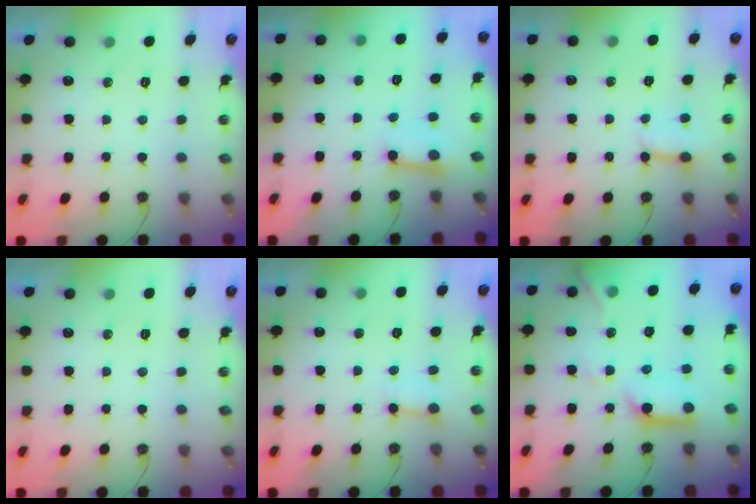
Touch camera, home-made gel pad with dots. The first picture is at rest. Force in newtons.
{"total": 7.4, "press": 7.3, "slide": 0.7}
{"total": 2.8, "press": 2.8, "slide": 0.3}
{"total": 0.0}
{"total": 2.5, "press": 2.5, "slide": 0.4}
{"total": 14.0, "press": 14.0, "slide": 1.6}